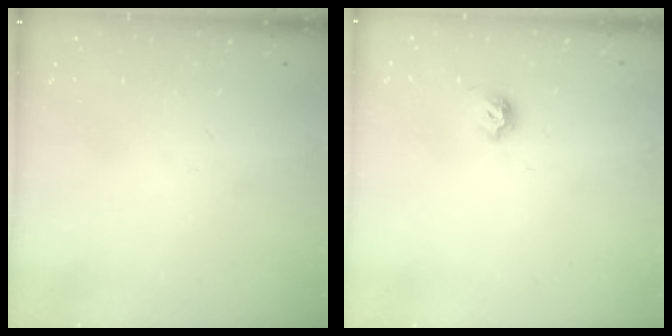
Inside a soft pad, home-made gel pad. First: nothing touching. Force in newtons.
{"total": 4.4, "press": 4.3, "slide": 0.9}